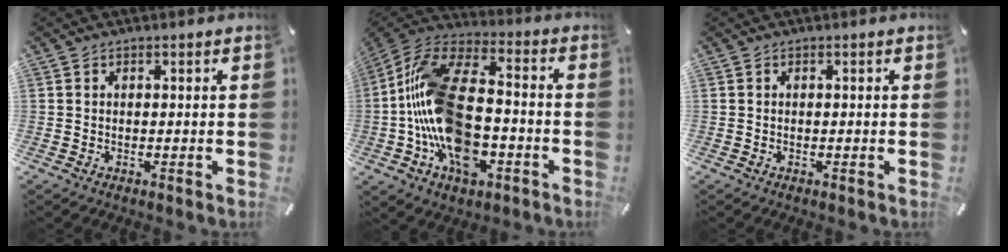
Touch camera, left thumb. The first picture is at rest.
{"total": 20.2, "force": [-5.2, 12.0, 15.4], "torque": [-0.318, 0.030, -0.087]}
{"total": 0.0}